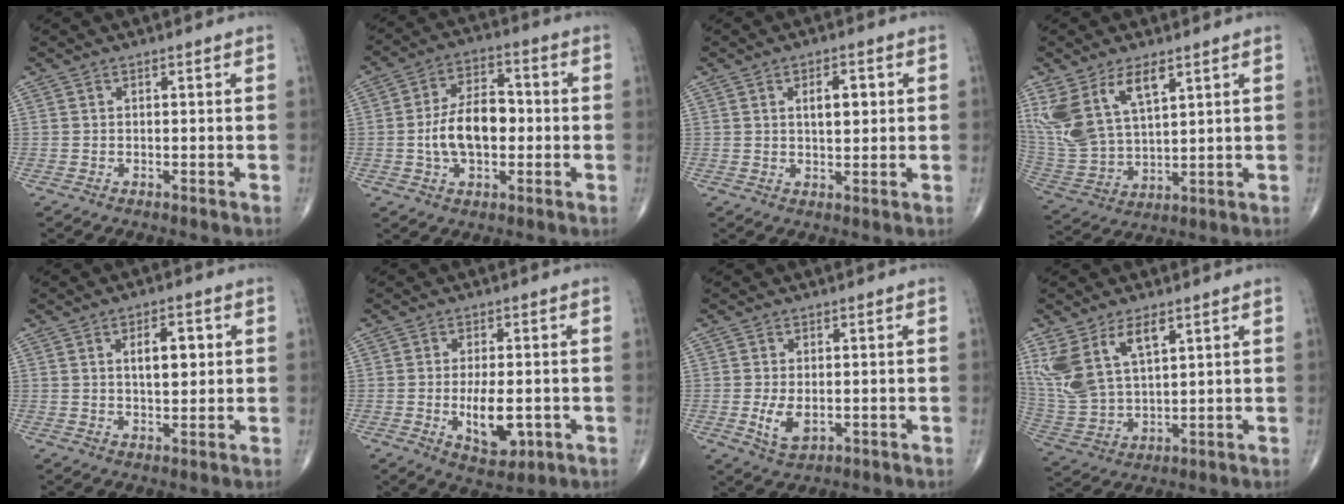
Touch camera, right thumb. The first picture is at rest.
{"total": 11.7, "force": [-1.1, 6.7, 9.5], "torque": [-0.153, 0.024, -0.023]}
{"total": 5.0, "force": [1.2, 2.4, 4.2], "torque": [-0.055, -0.003, 0.019]}
{"total": 14.4, "force": [7.3, 6.9, 10.4], "torque": [-0.210, -0.022, 0.159]}
{"total": 6.4, "force": [1.6, 3.1, 5.4], "torque": [-0.068, -0.005, 0.025]}
{"total": 8.6, "force": [-1.6, 4.0, 7.4], "torque": [-0.109, -0.009, -0.018]}
{"total": 4.8, "force": [-0.6, 2.6, 3.9], "torque": [-0.074, -0.011, -0.005]}
{"total": 13.2, "force": [6.5, 6.4, 9.5], "torque": [-0.197, -0.018, 0.143]}